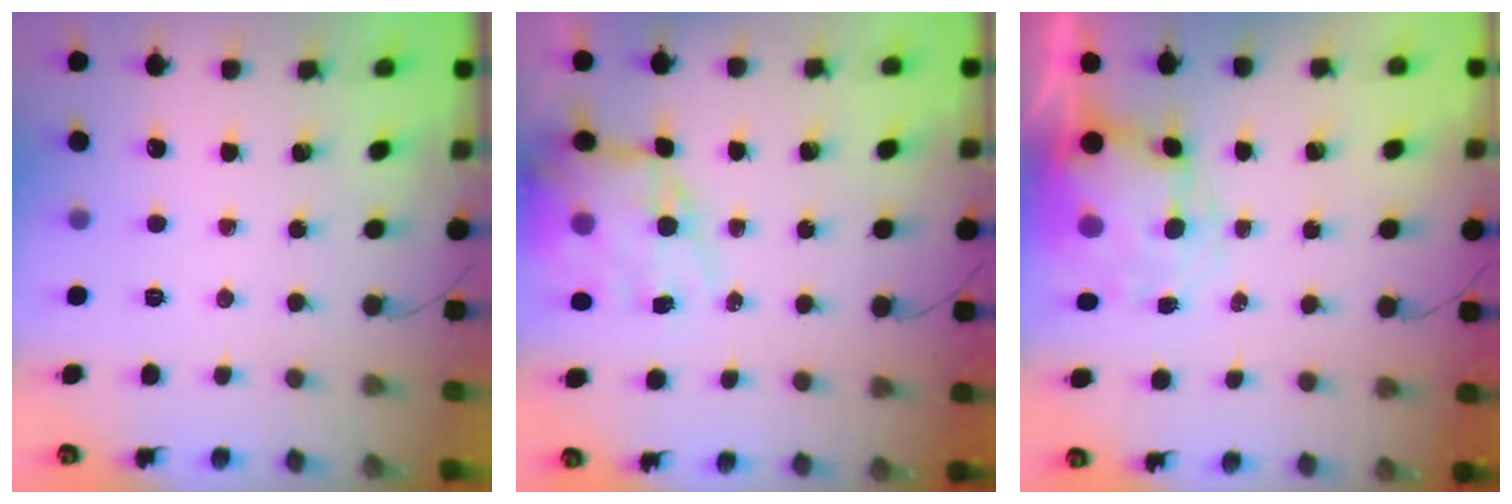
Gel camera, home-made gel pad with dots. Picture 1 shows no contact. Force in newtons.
{"total": 16.4, "press": 15.9, "slide": 4.0}
{"total": 8.6, "press": 8.4, "slide": 2.0}